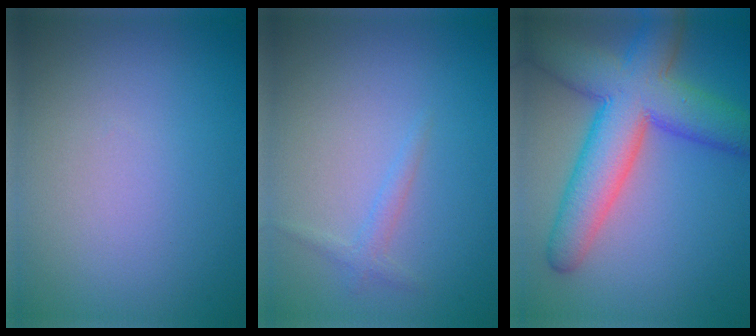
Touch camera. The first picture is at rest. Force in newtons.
{"total": 1.1, "press": 1.1, "slide": 0.1}
{"total": 9.9, "press": 9.8, "slide": 0.5}